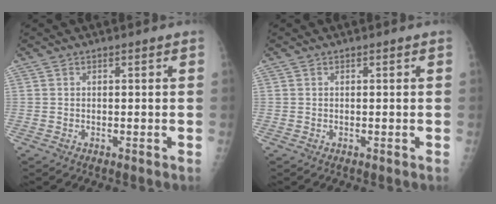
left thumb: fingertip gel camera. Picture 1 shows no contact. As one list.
[{"total": 0.0}]